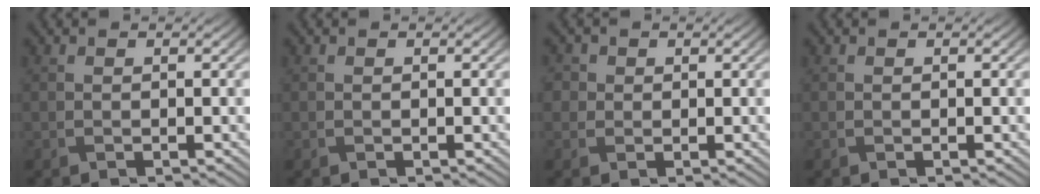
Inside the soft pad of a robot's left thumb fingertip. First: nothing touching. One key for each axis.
{"total": 0.0}
{"total": 2.4, "fx": 0.7, "fy": 2.2, "fz": 0.6, "tx": -0.023, "ty": -0.001, "tz": 0.013}
{"total": 0.0}